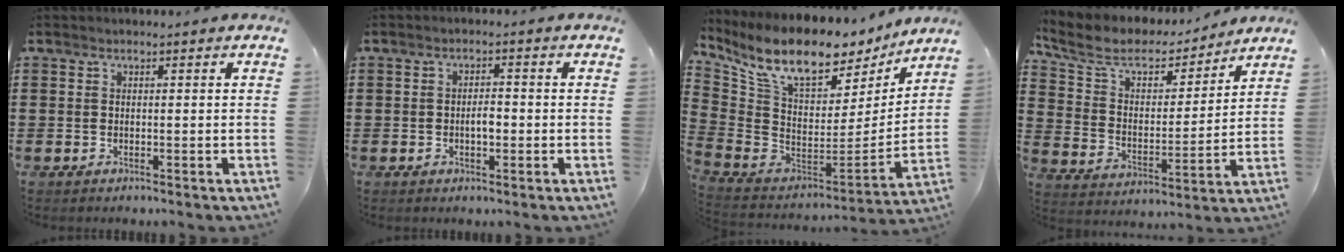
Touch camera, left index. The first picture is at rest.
{"total": 2.5, "force": [-0.3, 1.0, 2.3], "torque": [-0.037, 0.001, -0.009]}
{"total": 11.4, "force": [8.4, 4.5, 6.3], "torque": [-0.145, -0.062, 0.149]}
{"total": 7.5, "force": [6.1, 2.9, 3.2], "torque": [-0.094, -0.034, 0.103]}